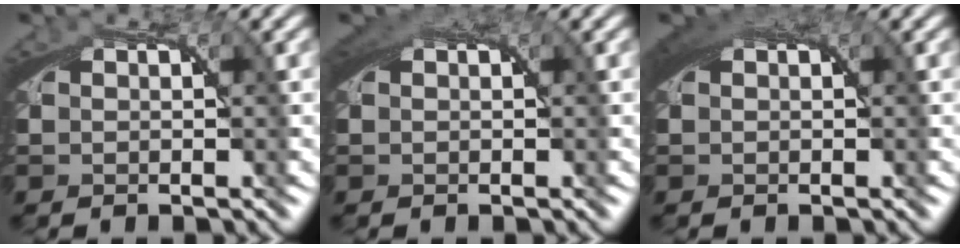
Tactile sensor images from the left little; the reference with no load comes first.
{"total": 1.8, "force": [0.7, 1.0, 1.3], "torque": [-0.029, -0.001, 0.012]}
{"total": 2.5, "force": [0.9, 1.3, 2.0], "torque": [-0.041, -0.002, 0.015]}